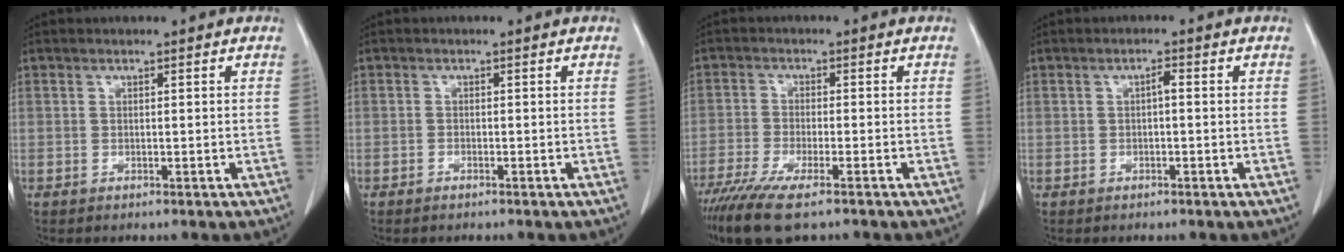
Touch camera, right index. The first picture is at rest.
{"total": 0.7, "force": [-0.6, 0.2, 0.3], "torque": [-0.008, -0.001, -0.010]}
{"total": 9.6, "force": [-7.0, 1.7, 6.4], "torque": [-0.112, -0.022, -0.115]}
{"total": 1.2, "force": [0.0, 0.3, 1.2], "torque": [-0.020, 0.004, -0.001]}